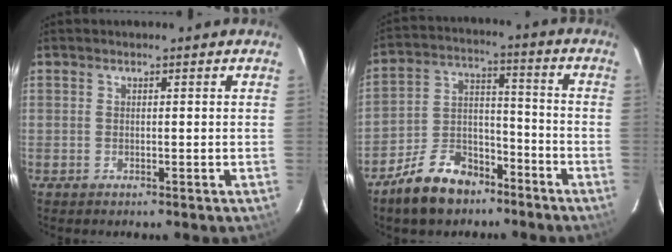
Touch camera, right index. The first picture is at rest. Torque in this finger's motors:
{"motor_torque": [0.63, -0.73, -0.17, -0.12]}